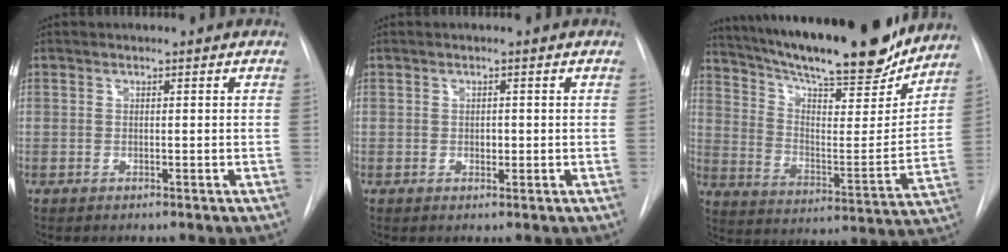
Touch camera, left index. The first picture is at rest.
{"total": 1.1, "force": [-0.6, 0.7, 0.6], "torque": [-0.008, -0.004, -0.009]}
{"total": 26.2, "force": [22.2, 4.8, 13.0], "torque": [-0.225, -0.032, 0.319]}